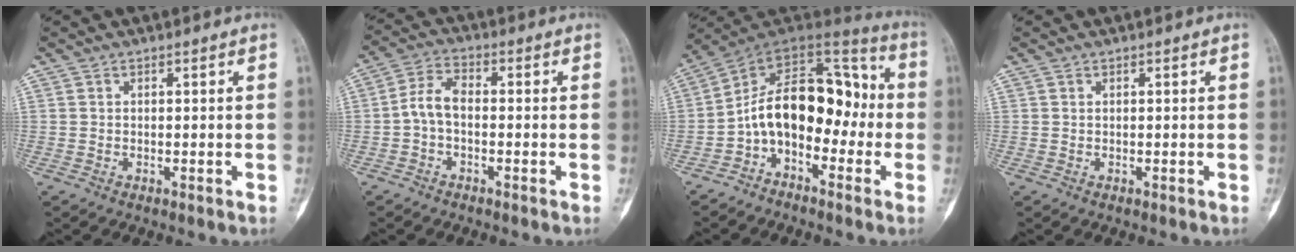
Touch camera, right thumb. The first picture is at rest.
{"total": 5.4, "force": [-1.1, 3.0, 4.3], "torque": [-0.084, 0.022, -0.031]}
{"total": 16.1, "force": [-3.0, 10.1, 12.2], "torque": [-0.160, 0.087, -0.063]}
{"total": 0.0}